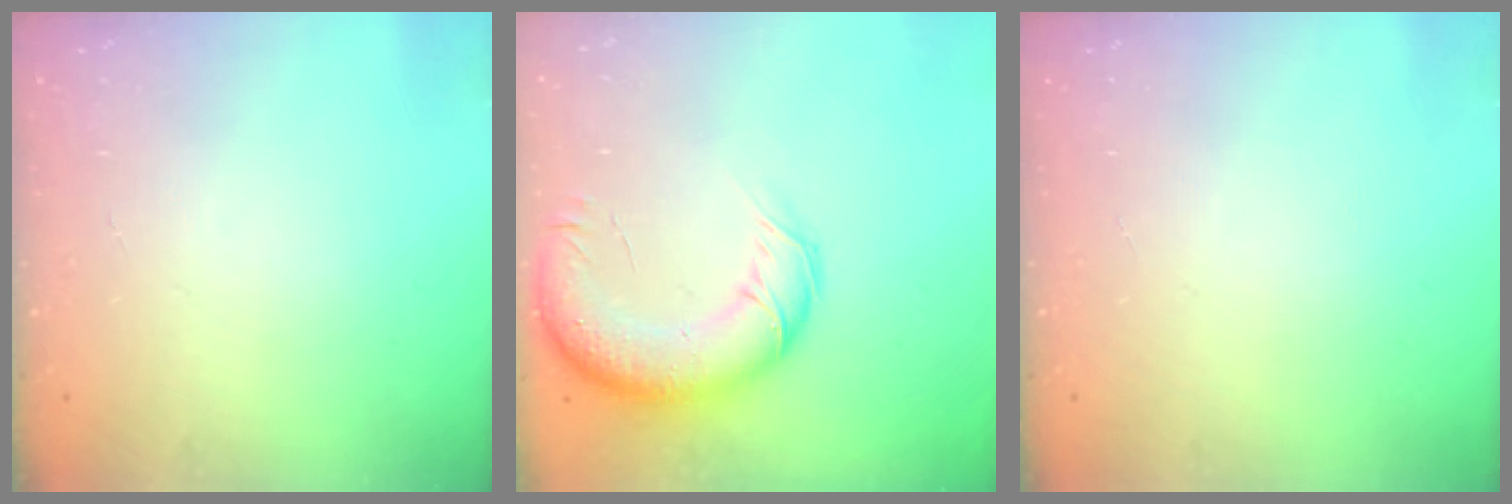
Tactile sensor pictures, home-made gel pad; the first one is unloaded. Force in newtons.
{"total": 15.6, "press": 15.2, "slide": 3.6}
{"total": 0.0}